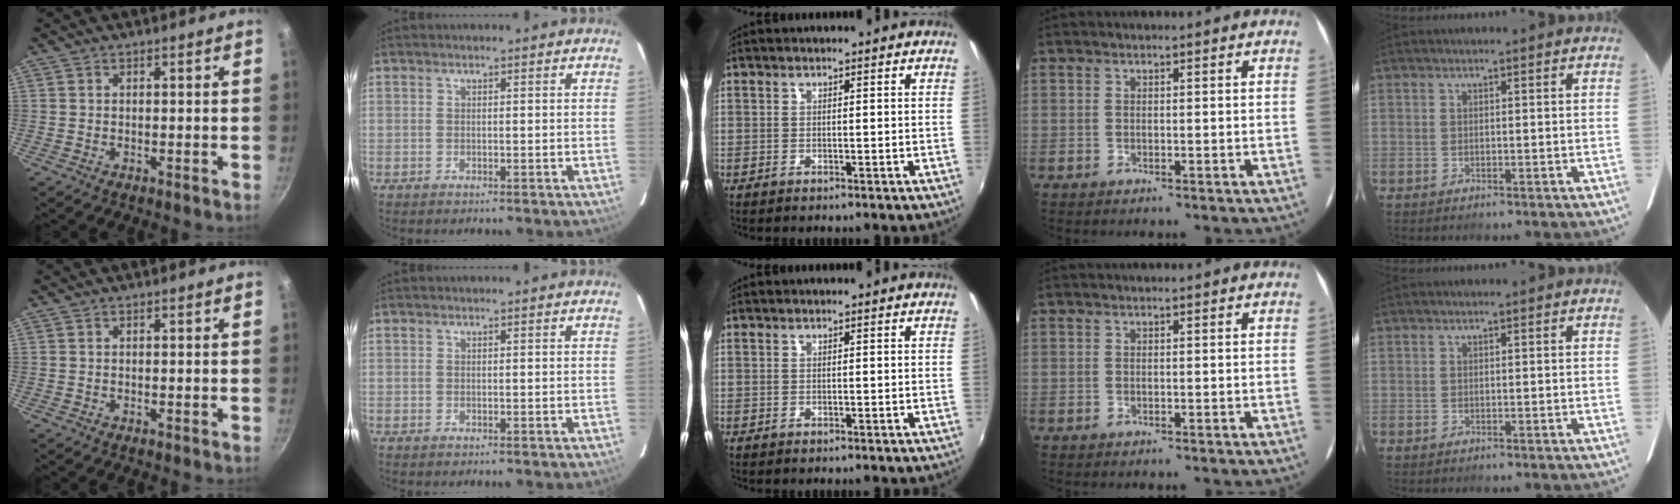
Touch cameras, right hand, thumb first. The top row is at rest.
{}